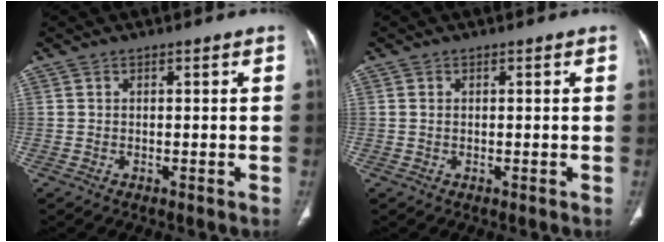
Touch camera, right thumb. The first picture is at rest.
{"total": 0.7, "force": [0.1, 0.5, 0.5], "torque": [-0.014, 0.002, 0.003]}